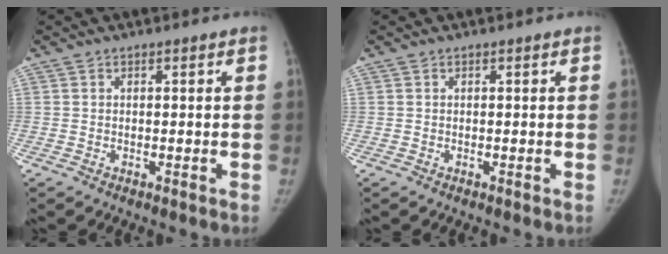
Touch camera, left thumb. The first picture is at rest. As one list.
[{"total": 0.0}]